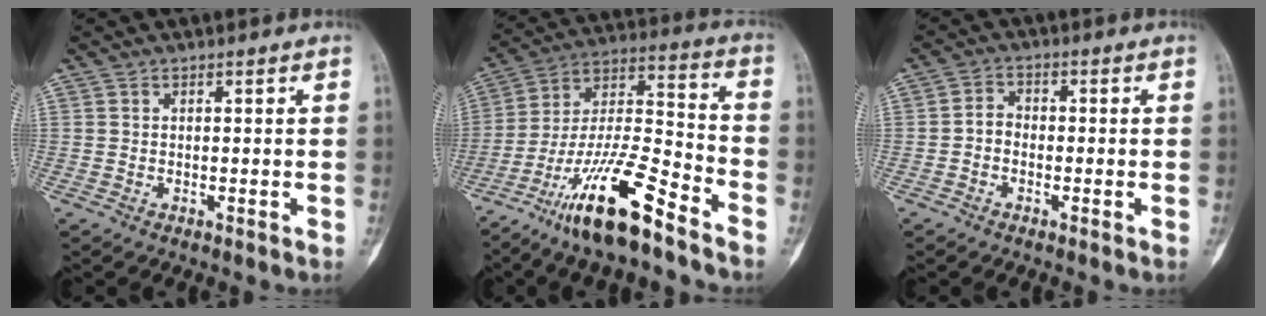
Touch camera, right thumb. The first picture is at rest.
{"total": 18.7, "force": [-12.6, 3.7, 13.3], "torque": [-0.255, 0.076, -0.228]}
{"total": 2.9, "force": [-0.8, 2.3, 1.7], "torque": [-0.019, 0.013, -0.023]}